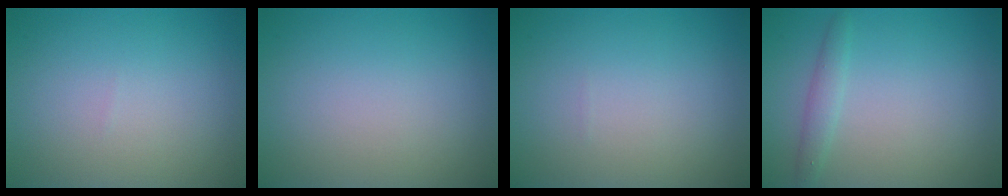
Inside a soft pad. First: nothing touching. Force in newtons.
{"total": 0.0}
{"total": 0.0}
{"total": 1.5, "press": 1.5, "slide": 0.0}